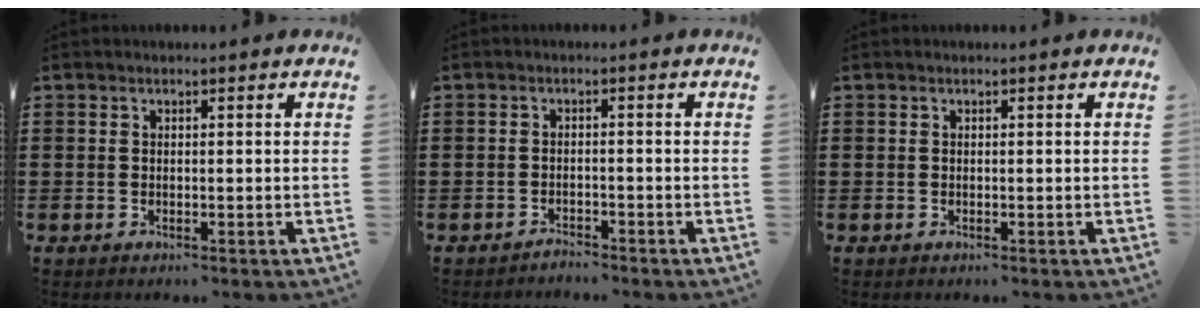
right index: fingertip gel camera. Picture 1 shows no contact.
{"total": 1.6, "force": [-1.6, 0.0, -0.1], "torque": [-0.003, 0.004, -0.035]}
{"total": 0.0}